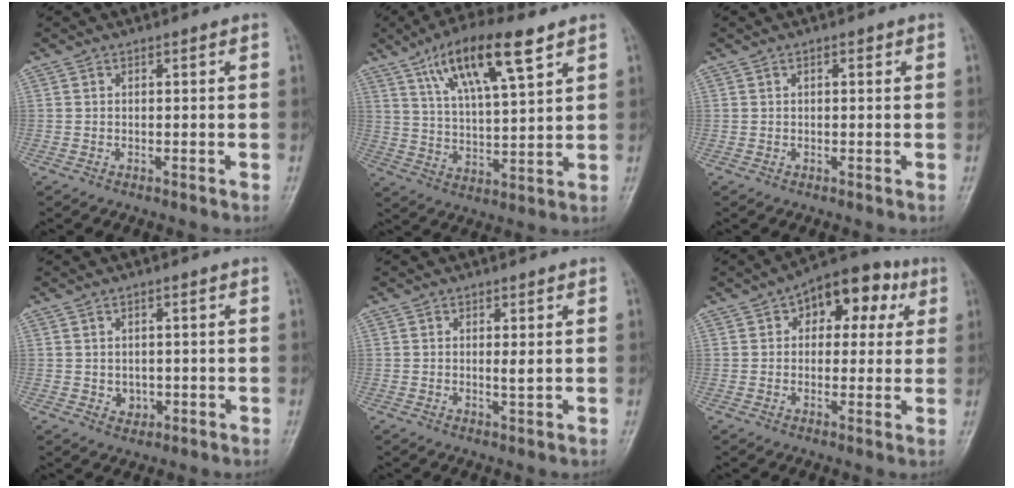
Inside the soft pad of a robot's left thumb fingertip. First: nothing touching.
{"total": 15.4, "force": [8.4, 4.2, 12.2], "torque": [-0.200, -0.021, 0.152]}
{"total": 0.8, "force": [0.3, 0.3, 0.6], "torque": [-0.006, 0.002, 0.002]}
{"total": 2.3, "force": [-0.2, 1.9, 1.2], "torque": [-0.008, 0.001, 0.002]}
{"total": 1.3, "force": [0.3, 0.1, 1.2], "torque": [-0.023, -0.005, 0.005]}
{"total": 12.1, "force": [4.3, 7.4, 8.6], "torque": [-0.062, 0.015, 0.051]}